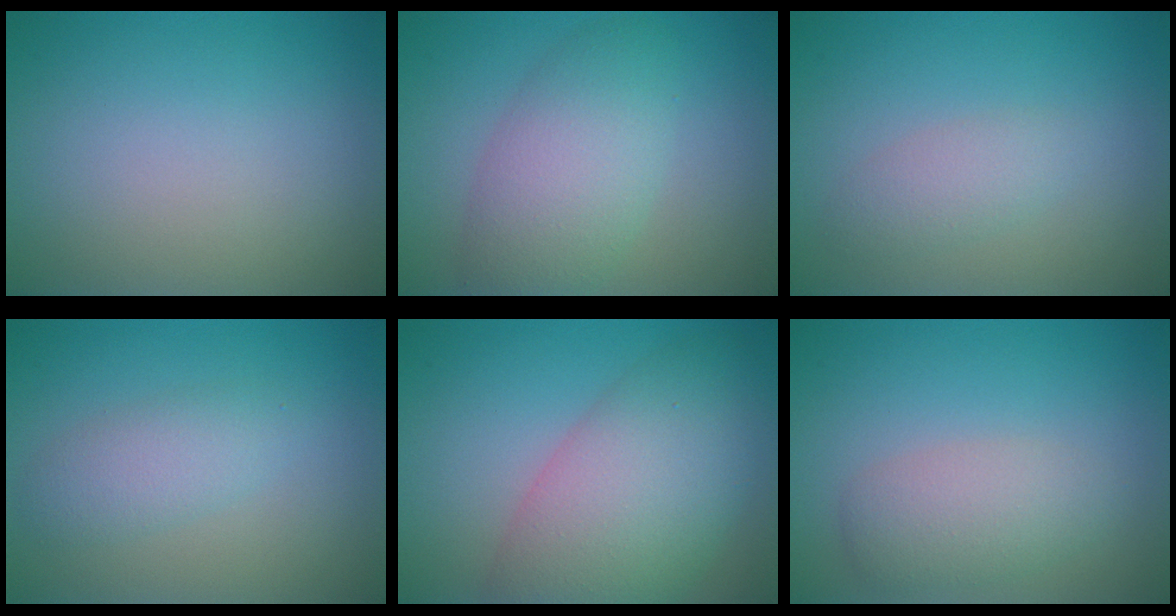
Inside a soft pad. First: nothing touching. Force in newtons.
{"total": 5.7, "press": 5.7, "slide": 0.1}
{"total": 1.8, "press": 1.8, "slide": 0.1}
{"total": 2.5, "press": 2.5, "slide": 0.2}
{"total": 8.7, "press": 8.7, "slide": 0.2}
{"total": 3.1, "press": 3.1, "slide": 0.1}